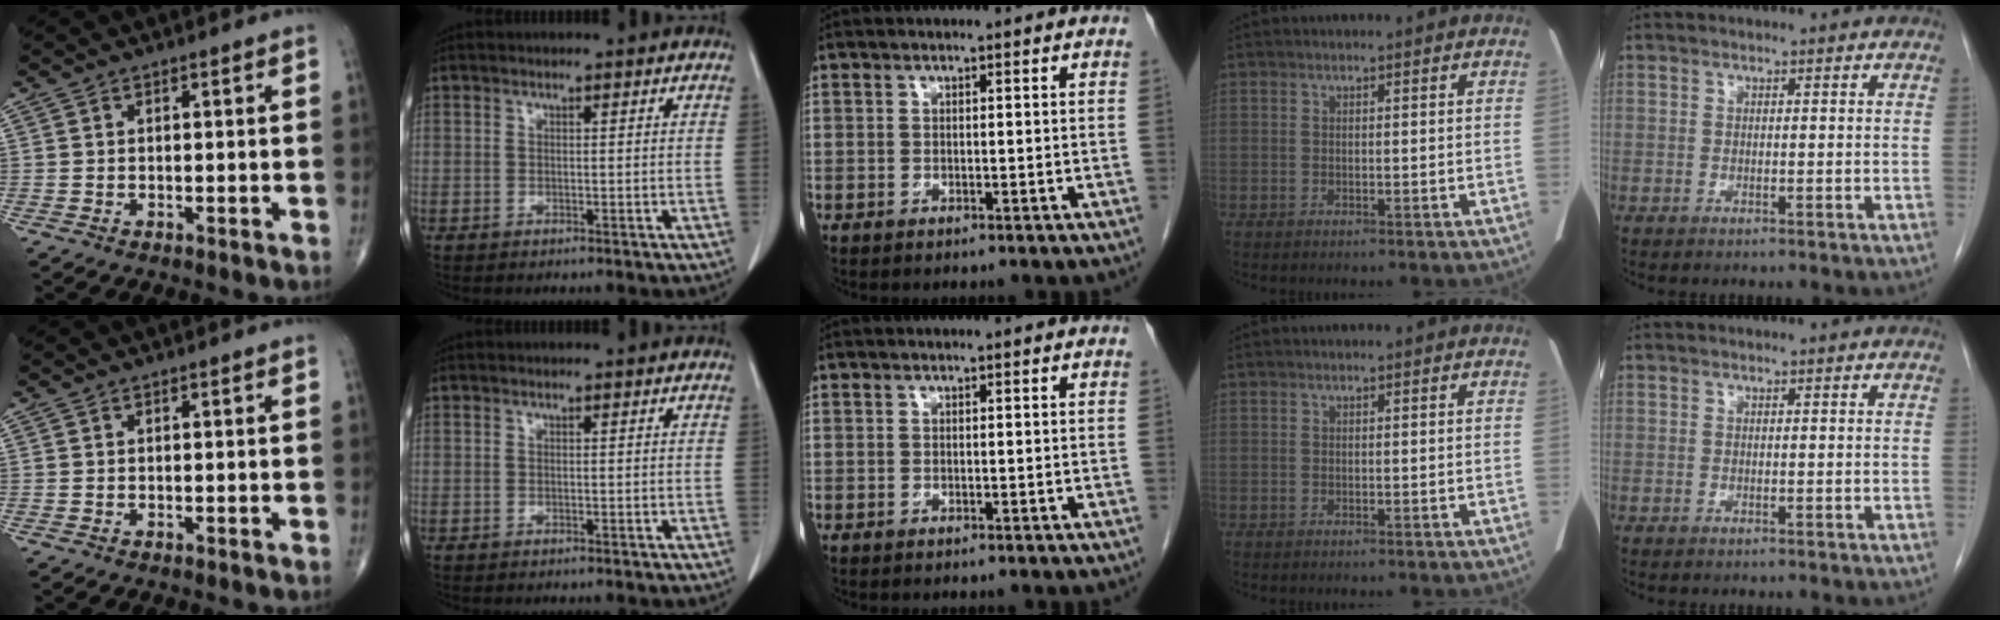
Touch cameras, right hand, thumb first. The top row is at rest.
{}